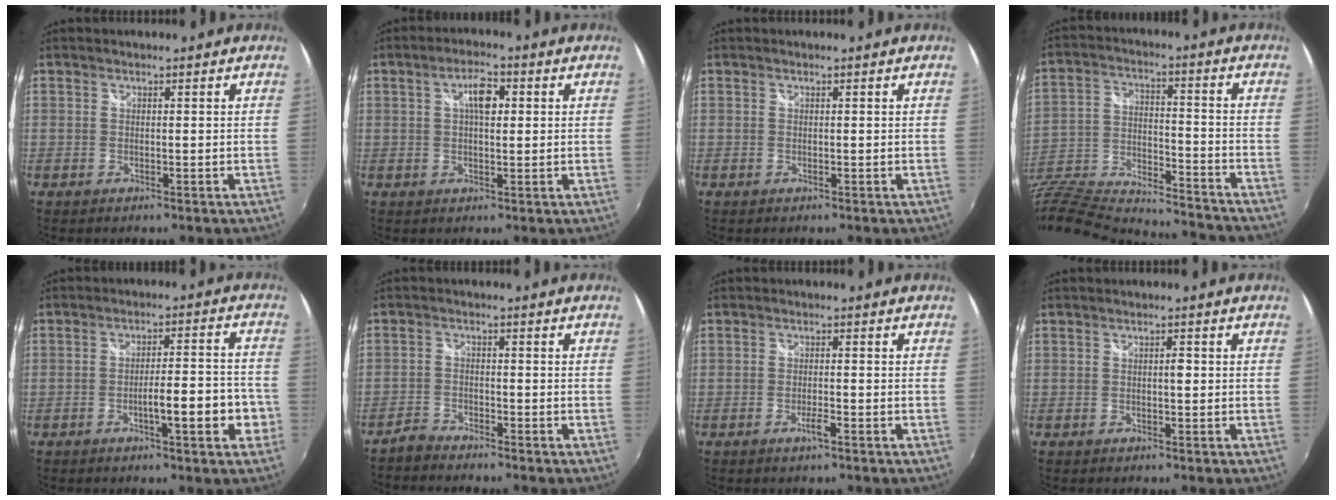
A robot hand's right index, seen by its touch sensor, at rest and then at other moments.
{"total": 4.7, "force": [1.2, 1.9, 4.2], "torque": [-0.070, 0.012, 0.018]}
{"total": 0.0}
{"total": 25.8, "force": [-20.6, 8.9, 12.6], "torque": [-0.278, -0.018, -0.329]}
{"total": 8.8, "force": [-3.5, 1.5, 7.9], "torque": [-0.127, 0.001, -0.046]}
{"total": 2.9, "force": [-2.8, 0.7, 0.3], "torque": [-0.016, -0.002, -0.059]}
{"total": 2.0, "force": [-1.2, 0.2, 1.6], "torque": [-0.034, -0.002, -0.025]}
{"total": 1.0, "force": [0.0, 0.5, 0.9], "torque": [-0.013, 0.003, -0.002]}